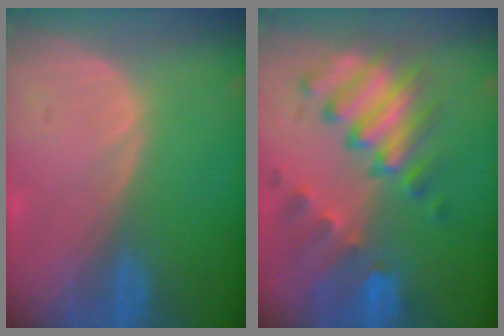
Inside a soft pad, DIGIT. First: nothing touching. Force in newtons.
{"total": 10.0, "press": 8.8, "slide": 4.7}